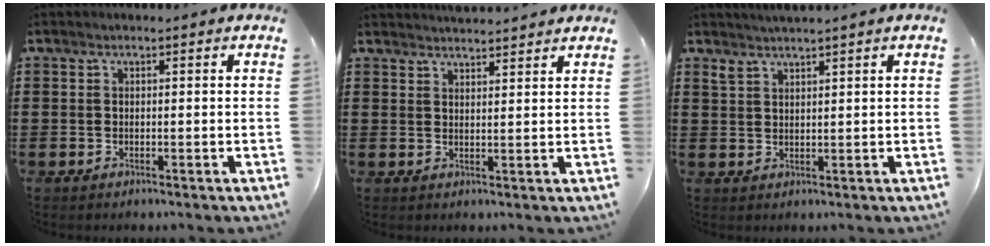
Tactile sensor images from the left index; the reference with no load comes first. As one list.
[{"total": 2.6, "force": [2.6, -0.2, -0.1], "torque": [-0.006, -0.007, 0.050]}, {"total": 1.6, "force": [1.5, -0.1, 0.5], "torque": [-0.013, 0.001, 0.031]}]